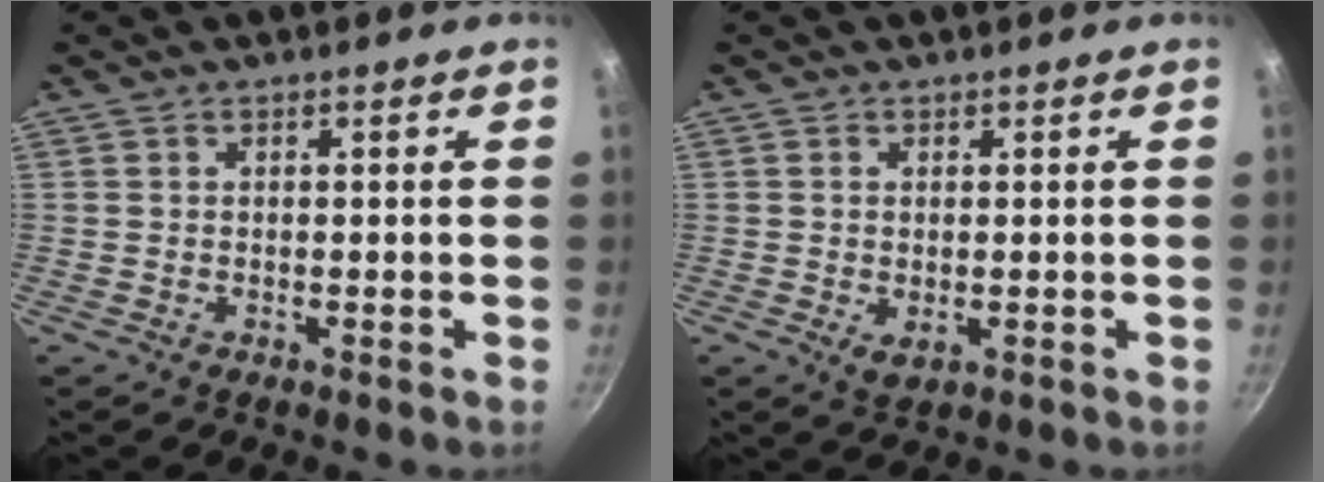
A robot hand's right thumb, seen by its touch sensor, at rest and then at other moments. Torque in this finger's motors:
{"motor_torque": [-0.33, 0.24, 0.51, 0.13, 0.07]}